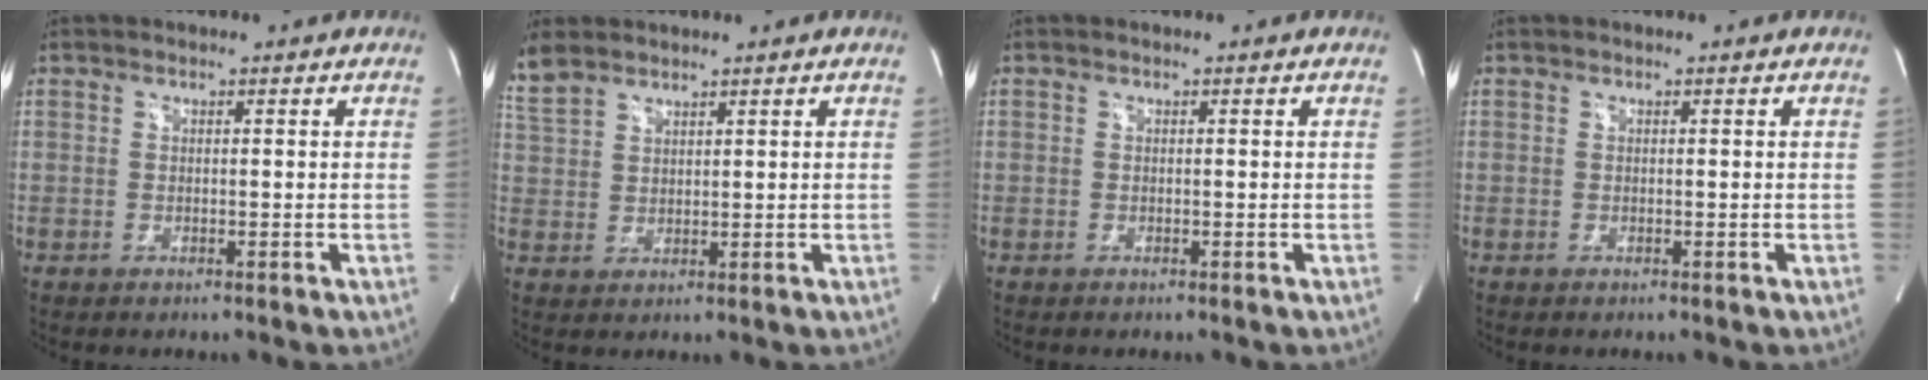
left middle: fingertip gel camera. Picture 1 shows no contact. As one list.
[{"total": 5.7, "force": [4.9, 2.1, 2.0], "torque": [-0.061, 0.013, 0.115]}, {"total": 0.0}, {"total": 0.0}]